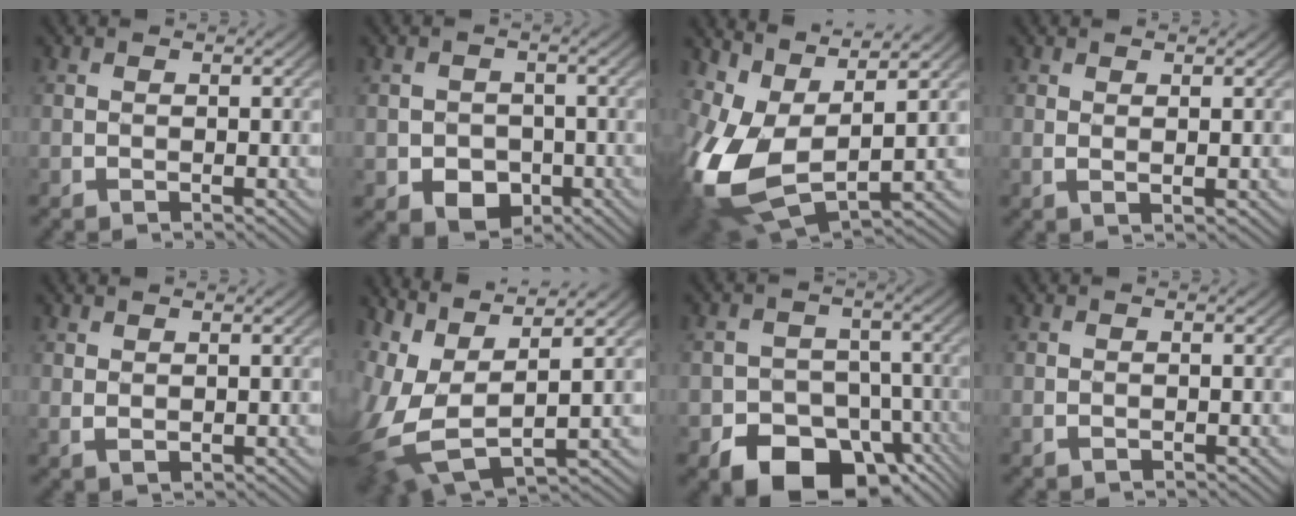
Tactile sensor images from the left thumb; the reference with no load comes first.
{"total": 3.9, "force": [-2.3, 3.0, 1.2], "torque": [-0.047, -0.009, -0.050]}
{"total": 12.7, "force": [0.5, 7.2, 10.5], "torque": [-0.252, -0.008, 0.010]}
{"total": 1.3, "force": [1.0, 0.4, 0.8], "torque": [-0.008, -0.003, 0.016]}
{"total": 1.4, "force": [0.9, 0.8, 0.8], "torque": [-0.021, -0.007, 0.022]}
{"total": 12.9, "force": [0.5, 6.8, 10.9], "torque": [-0.240, -0.001, 0.021]}
{"total": 11.1, "force": [-7.0, 7.3, 4.4], "torque": [-0.053, -0.033, -0.129]}
{"total": 0.0}